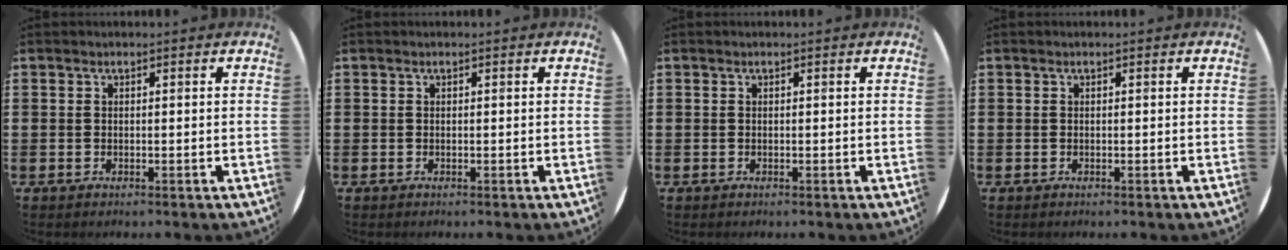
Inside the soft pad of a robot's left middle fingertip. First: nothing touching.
{"total": 0.0}
{"total": 0.0}
{"total": 0.0}